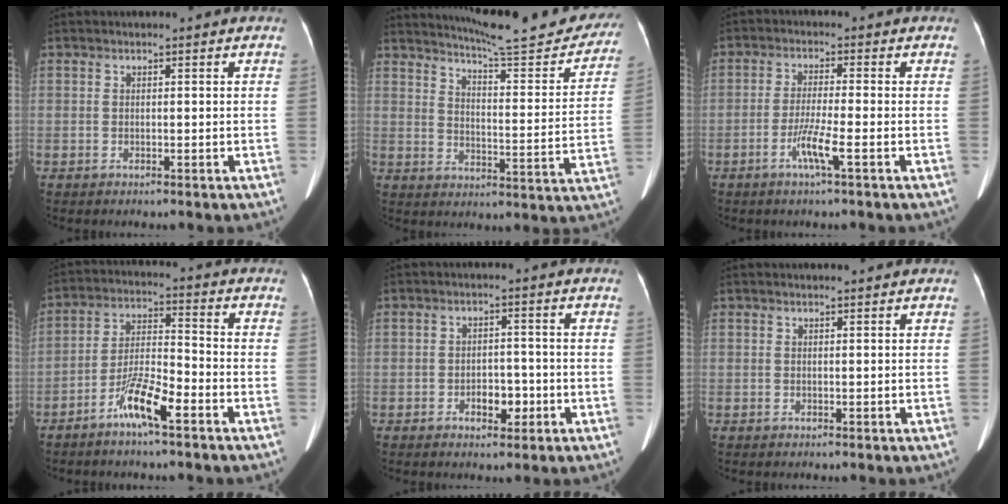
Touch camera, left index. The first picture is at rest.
{"total": 22.2, "force": [20.4, 2.2, 8.4], "torque": [-0.111, -0.066, 0.256]}
{"total": 4.5, "force": [-2.1, -0.5, 4.0], "torque": [-0.082, -0.010, -0.041]}
{"total": 7.7, "force": [-4.8, 0.9, 5.9], "torque": [-0.122, 0.000, -0.091]}
{"total": 3.7, "force": [-1.6, 2.1, 2.6], "torque": [-0.037, 0.005, -0.019]}
{"total": 0.9, "force": [0.8, 0.0, 0.3], "torque": [-0.008, 0.006, 0.014]}